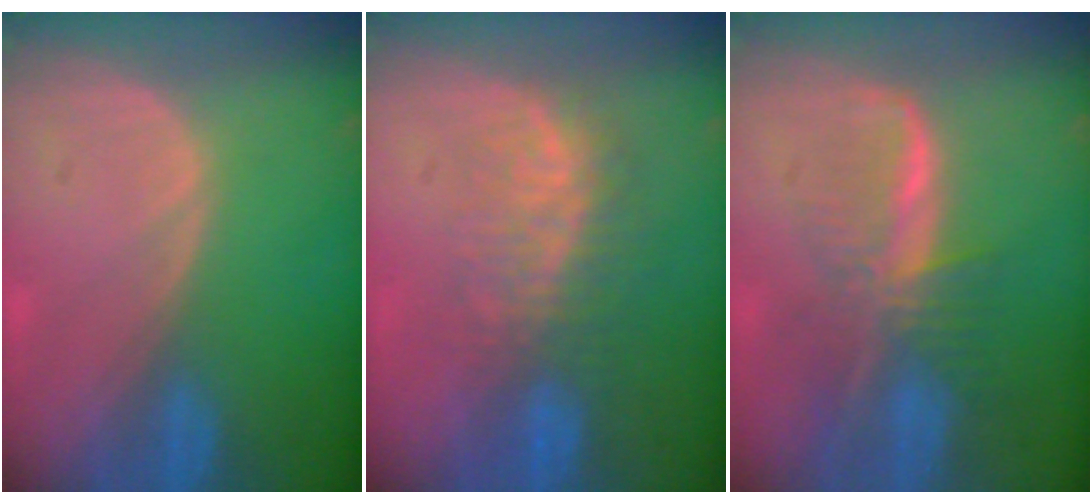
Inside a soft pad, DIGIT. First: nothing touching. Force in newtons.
{"total": 7.7, "press": 7.3, "slide": 2.7}
{"total": 8.1, "press": 7.0, "slide": 4.1}